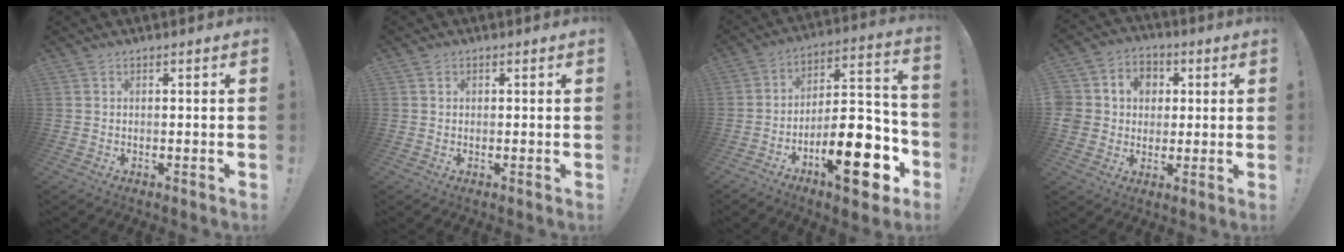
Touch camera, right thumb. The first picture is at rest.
{"total": 0.9, "force": [0.6, 0.7, 0.1], "torque": [0.005, 0.000, 0.009]}
{"total": 20.7, "force": [-9.3, 7.6, 16.8], "torque": [-0.236, 0.053, -0.142]}
{"total": 8.7, "force": [0.4, 8.4, 2.2], "torque": [-0.046, 0.005, 0.018]}